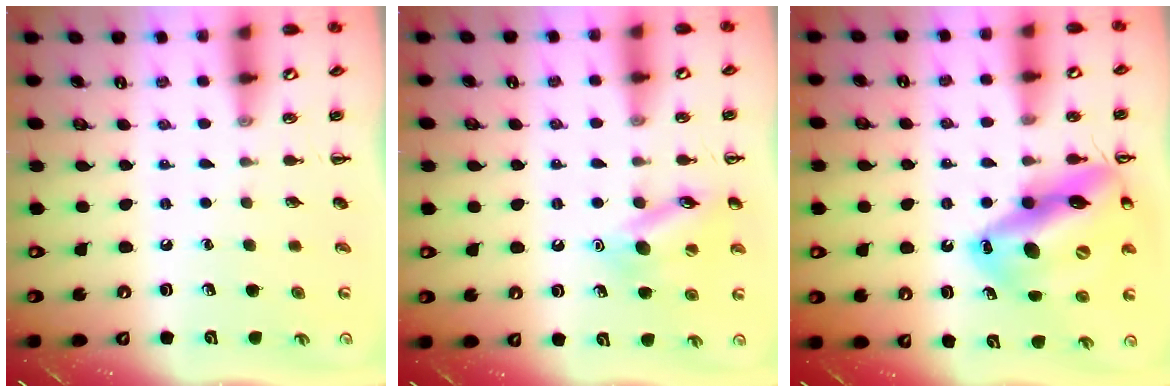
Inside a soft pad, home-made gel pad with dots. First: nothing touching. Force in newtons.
{"total": 12.6, "press": 12.5, "slide": 1.8}
{"total": 20.8, "press": 19.9, "slide": 5.8}